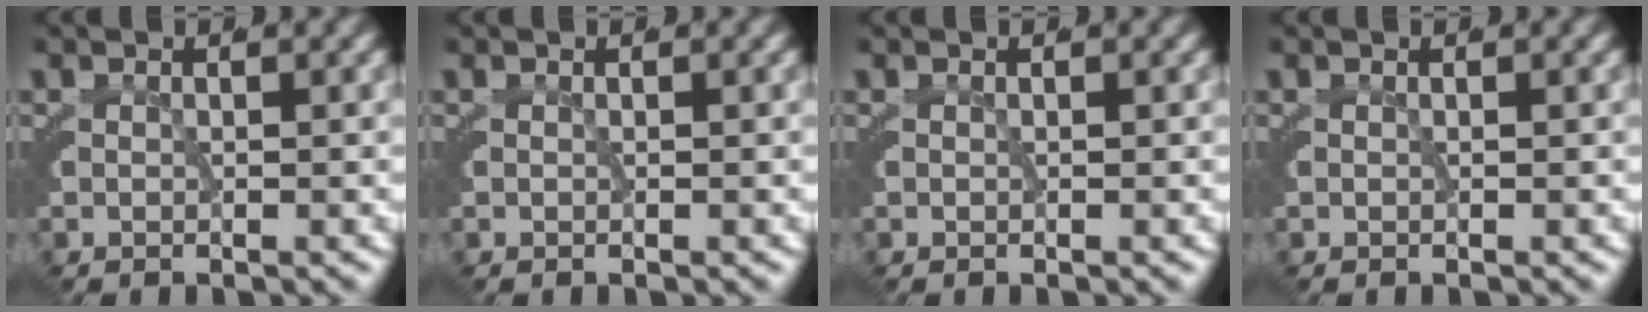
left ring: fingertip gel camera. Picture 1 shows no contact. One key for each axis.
{"total": 0.0}
{"total": 0.0}
{"total": 0.0}